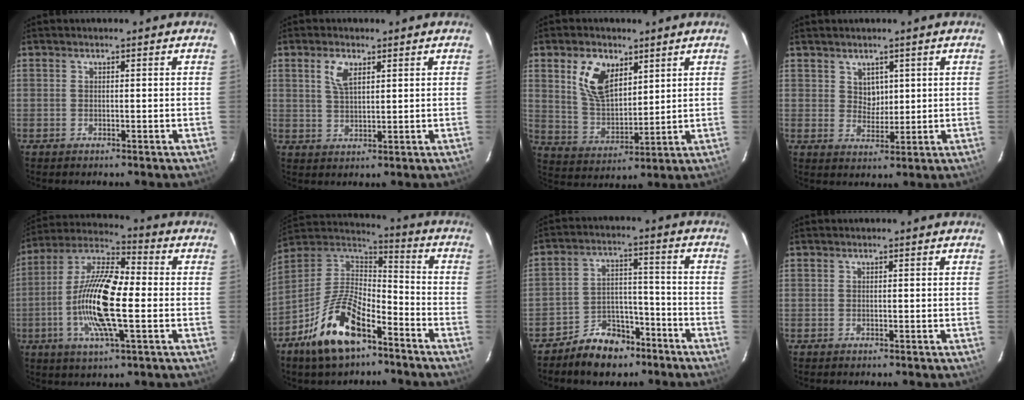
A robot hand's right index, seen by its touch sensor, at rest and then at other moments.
{"total": 4.1, "force": [2.0, 1.9, 3.1], "torque": [-0.059, 0.004, 0.041]}
{"total": 10.3, "force": [4.9, 6.0, 6.9], "torque": [-0.133, 0.013, 0.104]}
{"total": 3.4, "force": [1.7, 2.7, 1.0], "torque": [-0.010, 0.002, 0.035]}
{"total": 16.4, "force": [-2.6, 4.3, 15.6], "torque": [-0.308, 0.000, -0.062]}
{"total": 17.3, "force": [-10.2, 7.2, 11.9], "torque": [-0.245, -0.004, -0.190]}
{"total": 9.6, "force": [-7.3, 5.6, 3.0], "torque": [-0.062, 0.030, -0.105]}
{"total": 0.0}